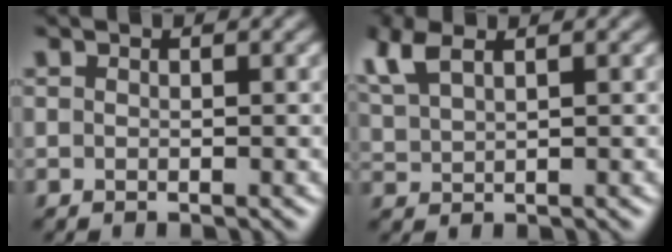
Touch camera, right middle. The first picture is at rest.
{"total": 3.7, "force": [2.3, 1.4, 2.5], "torque": [-0.067, 0.011, 0.048]}